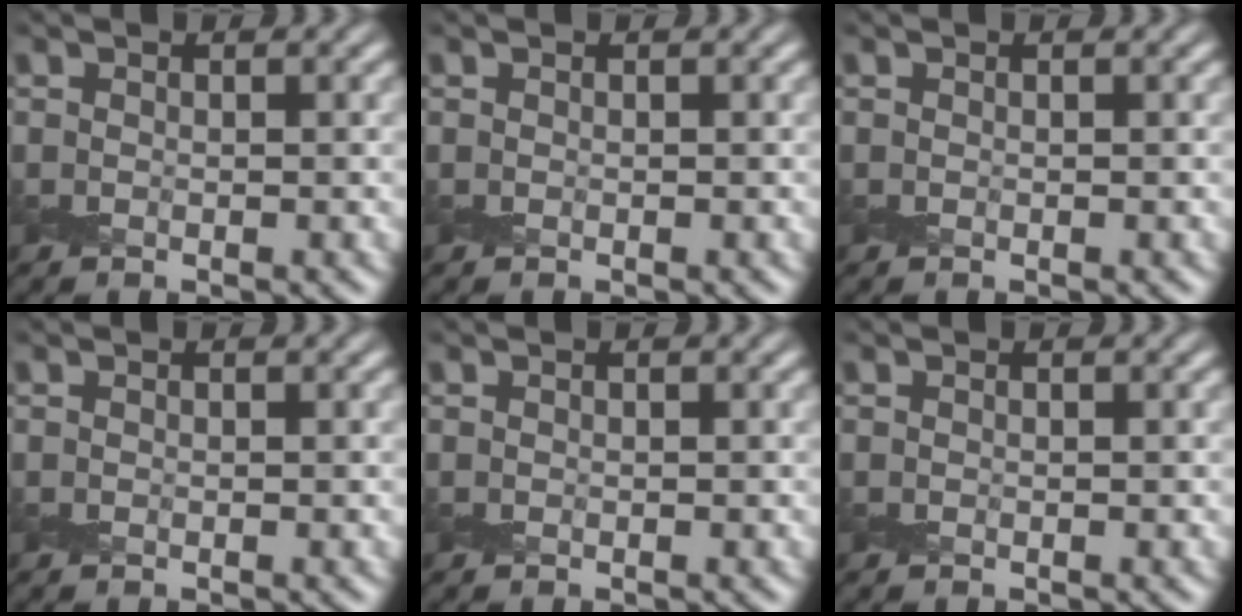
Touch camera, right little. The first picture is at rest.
{"total": 0.0}
{"total": 0.0}
{"total": 0.0}
{"total": 0.0}
{"total": 0.0}